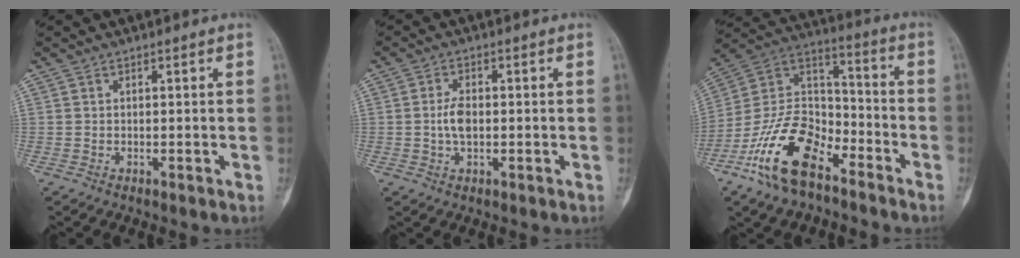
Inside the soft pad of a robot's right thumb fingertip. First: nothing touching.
{"total": 3.9, "force": [-0.3, 2.1, 3.3], "torque": [-0.065, 0.004, -0.007]}
{"total": 18.4, "force": [-10.9, 9.4, 11.5], "torque": [-0.205, 0.076, -0.210]}